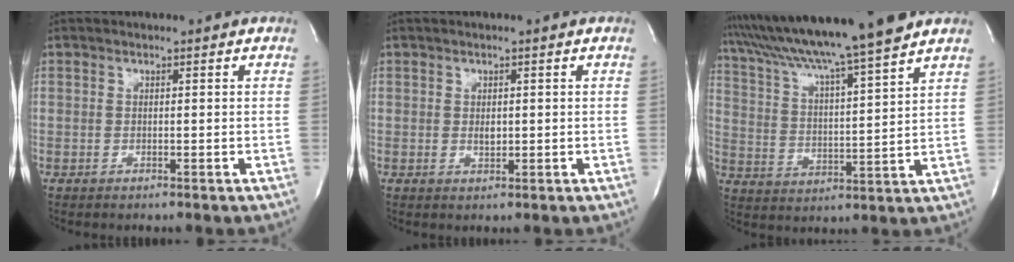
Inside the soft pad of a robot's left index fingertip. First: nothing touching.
{"total": 1.3, "force": [0.1, 0.7, 1.1], "torque": [-0.018, -0.005, 0.004]}
{"total": 18.2, "force": [15.5, -1.1, 9.5], "torque": [-0.170, 0.002, 0.247]}